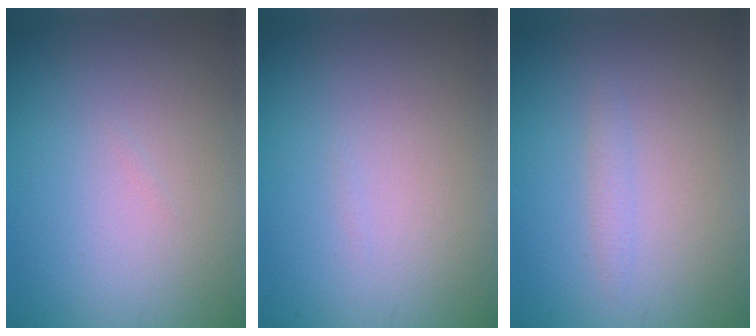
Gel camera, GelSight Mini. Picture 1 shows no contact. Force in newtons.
{"total": 0.0}
{"total": 0.8, "press": 0.8, "slide": 0.1}